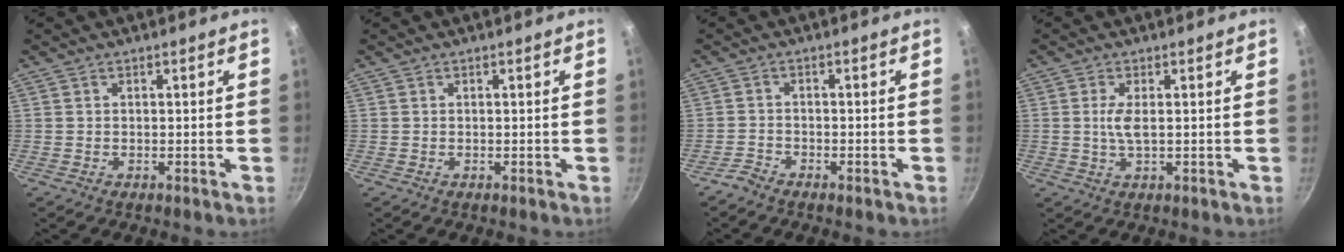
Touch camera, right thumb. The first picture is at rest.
{"total": 0.0}
{"total": 2.2, "force": [-2.0, 0.7, 0.6], "torque": [-0.020, 0.017, -0.040]}
{"total": 3.3, "force": [0.3, 0.9, 3.1], "torque": [-0.074, 0.000, 0.005]}